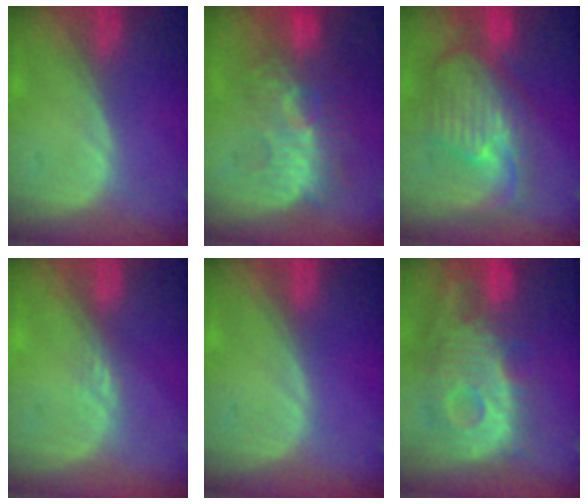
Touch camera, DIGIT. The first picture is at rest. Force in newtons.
{"total": 10.0, "press": 9.2, "slide": 3.8}
{"total": 10.5, "press": 9.5, "slide": 4.7}
{"total": 1.5, "press": 1.3, "slide": 0.8}
{"total": 0.0}
{"total": 12.2, "press": 10.8, "slide": 5.6}